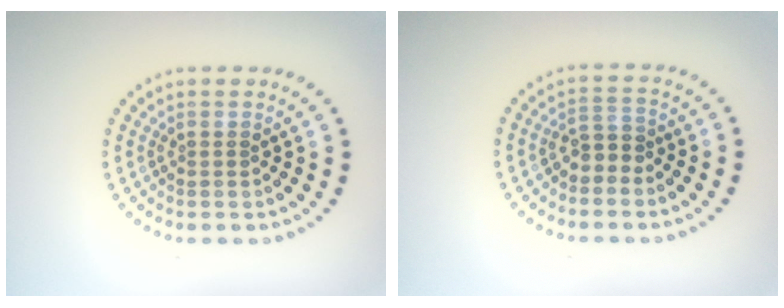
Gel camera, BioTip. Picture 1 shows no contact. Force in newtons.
{"total": 1.8, "press": 1.6, "slide": 0.9}